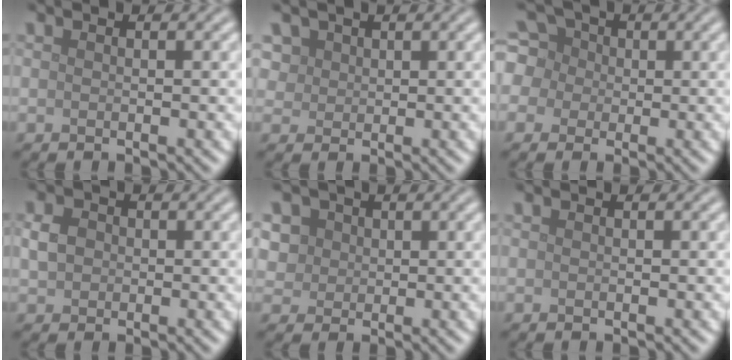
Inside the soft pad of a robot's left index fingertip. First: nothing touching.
{"total": 2.8, "force": [1.5, 2.1, 1.0], "torque": [-0.034, 0.004, 0.037]}
{"total": 6.3, "force": [0.9, 5.7, 2.6], "torque": [-0.053, 0.041, -0.024]}
{"total": 2.0, "force": [0.1, 1.8, 1.0], "torque": [-0.020, 0.001, -0.003]}
{"total": 5.1, "force": [2.2, 4.1, 2.1], "torque": [-0.048, 0.017, 0.025]}
{"total": 0.0}